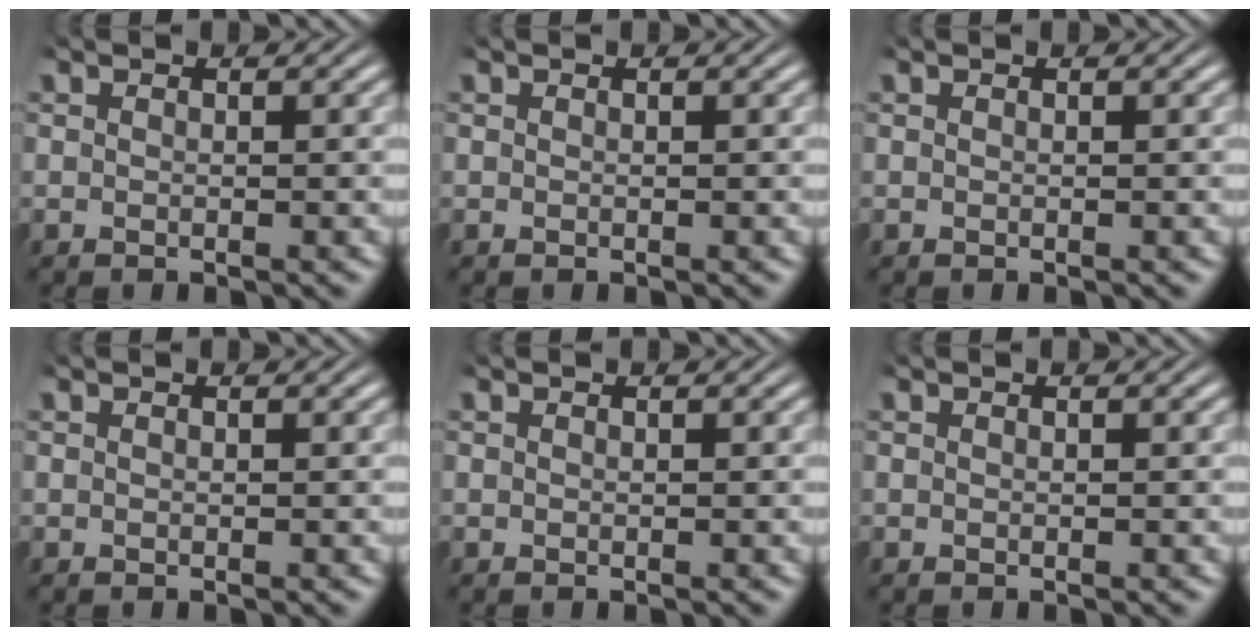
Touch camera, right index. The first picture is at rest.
{"total": 0.0}
{"total": 0.0}
{"total": 0.0}
{"total": 0.0}
{"total": 0.0}